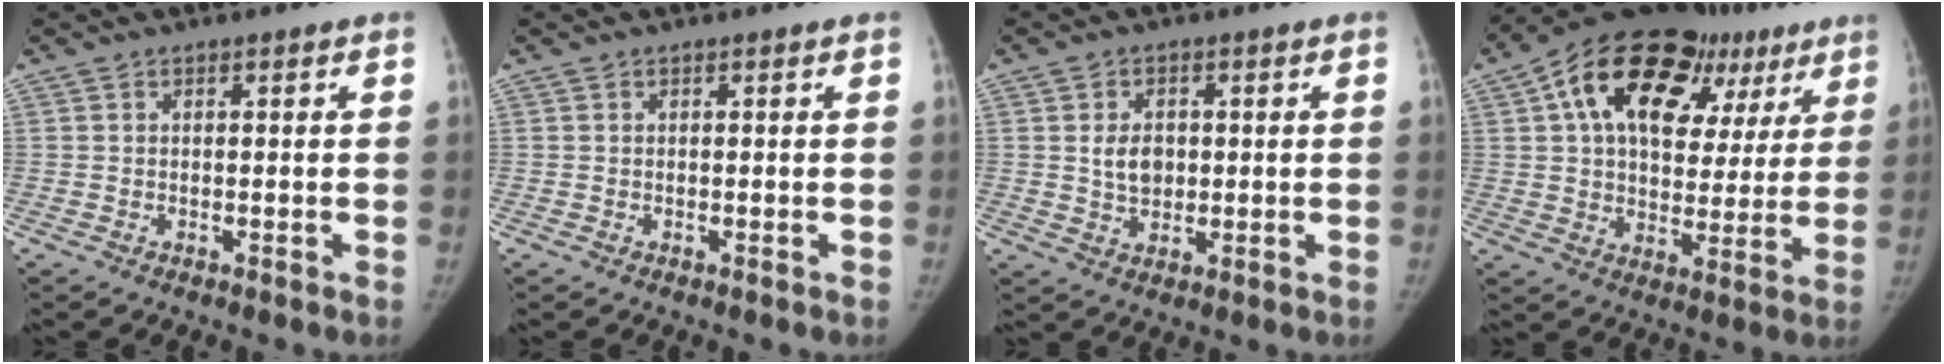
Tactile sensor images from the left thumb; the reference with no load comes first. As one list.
[{"total": 0.0}, {"total": 5.0, "force": [0.5, 3.7, 3.2], "torque": [-0.039, -0.003, 0.014]}, {"total": 26.1, "force": [11.7, 15.7, 17.2], "torque": [-0.223, 0.030, 0.181]}]